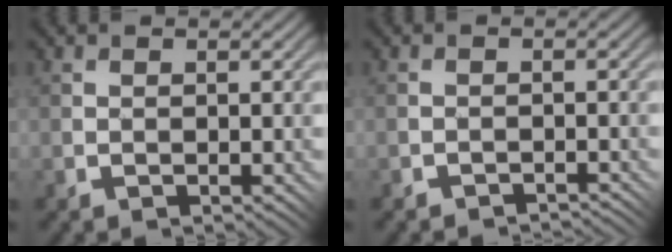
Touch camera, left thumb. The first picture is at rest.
{"total": 1.4, "force": [-1.0, -0.5, -0.8], "torque": [0.018, 0.011, -0.024]}